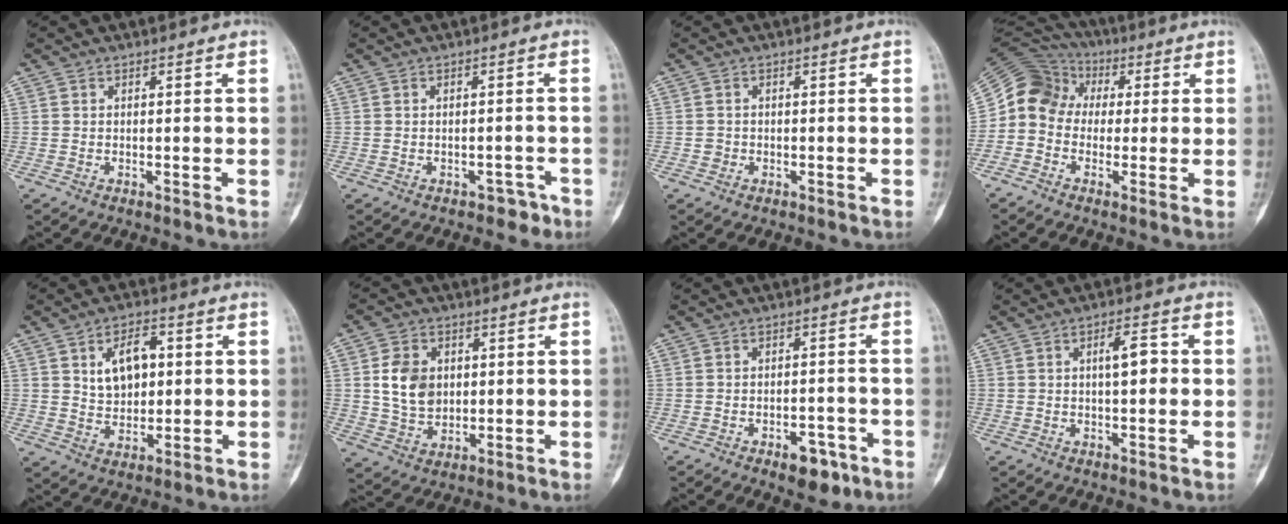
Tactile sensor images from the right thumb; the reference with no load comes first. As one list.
[{"total": 2.7, "force": [-1.9, 1.7, 0.8], "torque": [0.002, 0.021, -0.019]}, {"total": 0.9, "force": [-0.2, 0.9, 0.0], "torque": [0.007, 0.006, -0.007]}, {"total": 10.9, "force": [0.2, 9.7, 4.8], "torque": [-0.070, 0.044, -0.011]}, {"total": 8.7, "force": [2.2, 5.5, 6.3], "torque": [-0.073, -0.004, 0.039]}, {"total": 9.8, "force": [1.7, 7.5, 6.1], "torque": [-0.085, -0.010, 0.036]}, {"total": 9.2, "force": [-5.2, 4.1, 6.3], "torque": [-0.072, 0.028, -0.071]}, {"total": 5.2, "force": [0.4, 2.1, 4.8], "torque": [-0.066, 0.006, 0.001]}]